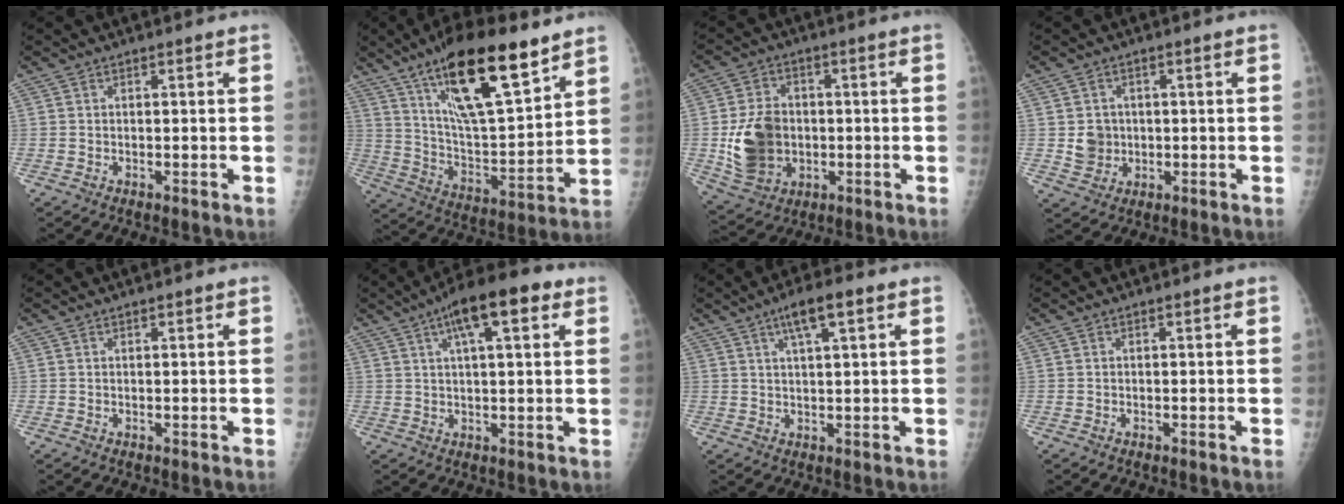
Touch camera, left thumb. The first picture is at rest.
{"total": 22.9, "force": [13.8, 6.5, 17.1], "torque": [-0.267, -0.053, 0.244]}
{"total": 12.4, "force": [-1.2, 9.7, 7.6], "torque": [-0.119, 0.002, -0.012]}
{"total": 4.6, "force": [-0.1, 4.3, 1.5], "torque": [-0.002, 0.003, 0.005]}
{"total": 0.0}
{"total": 12.1, "force": [5.5, 3.9, 10.0], "torque": [-0.143, 0.012, 0.079]}
{"total": 6.6, "force": [3.3, 1.5, 5.5], "torque": [-0.092, 0.000, 0.054]}
{"total": 0.0}